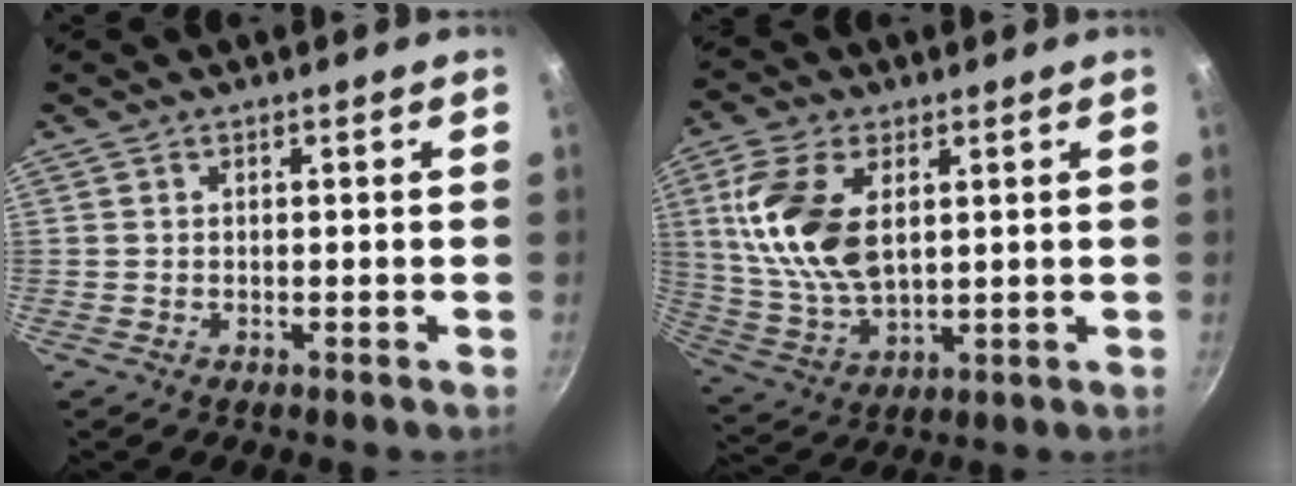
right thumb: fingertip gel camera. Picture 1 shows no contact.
{"total": 15.1, "force": [3.6, 8.5, 12.0], "torque": [-0.225, -0.012, 0.080]}